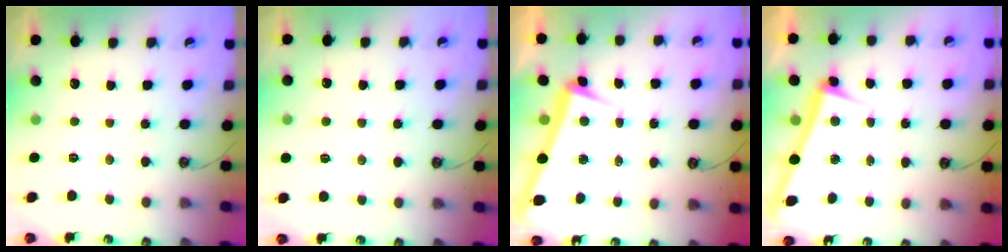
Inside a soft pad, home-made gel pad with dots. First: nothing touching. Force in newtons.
{"total": 2.2, "press": 2.1, "slide": 0.4}
{"total": 2.8, "press": 2.3, "slide": 1.7}
{"total": 2.5, "press": 2.4, "slide": 0.8}